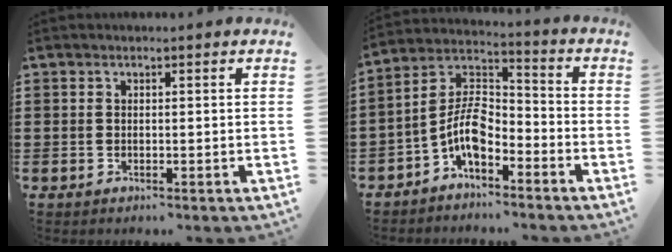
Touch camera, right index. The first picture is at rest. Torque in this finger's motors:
{"motor_torque": [2.14, 0.00, 1.05, 0.20]}